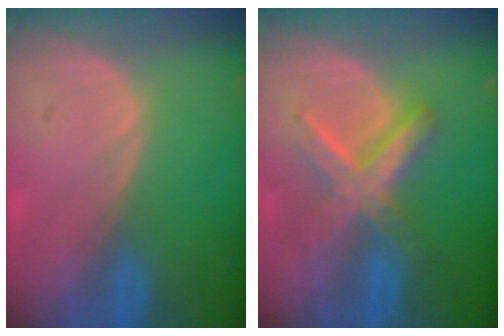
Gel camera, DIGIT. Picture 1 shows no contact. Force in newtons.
{"total": 7.2, "press": 7.2, "slide": 0.4}